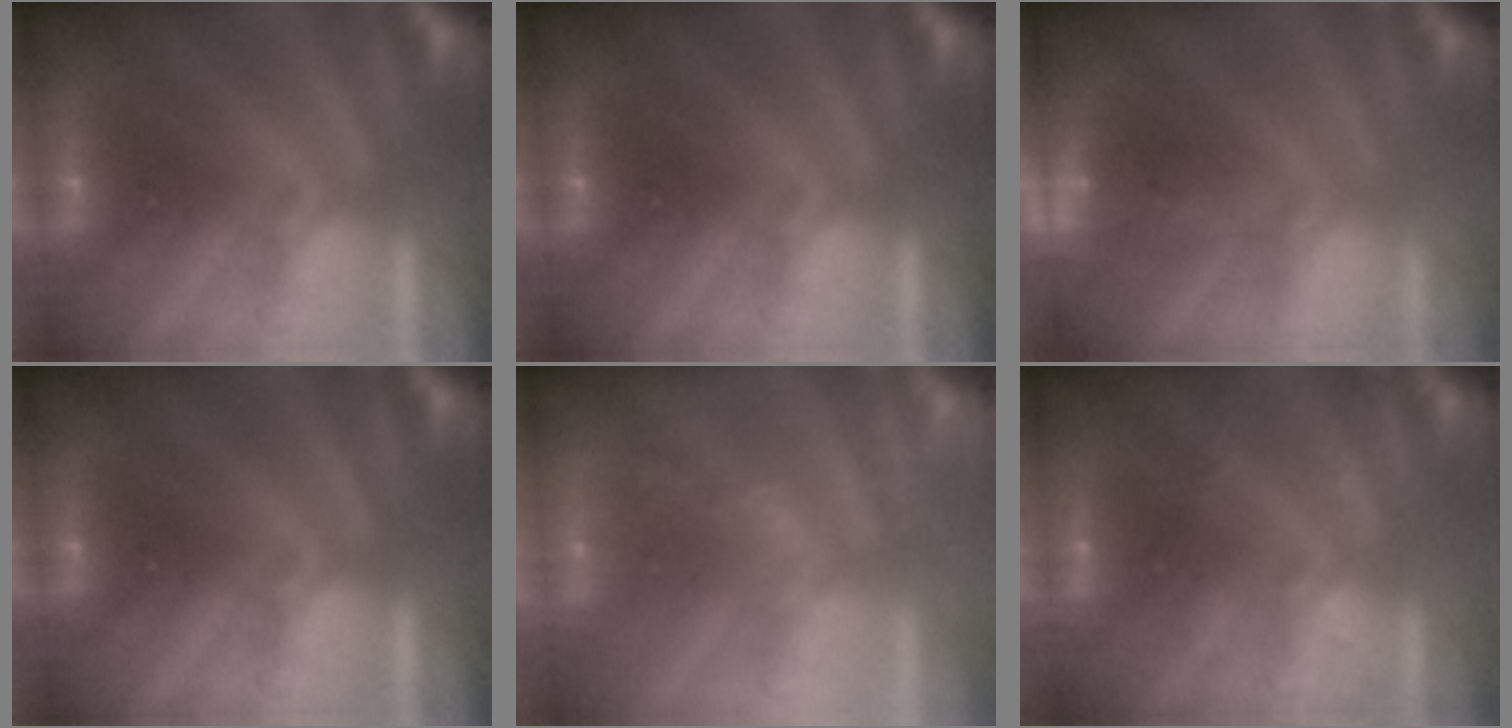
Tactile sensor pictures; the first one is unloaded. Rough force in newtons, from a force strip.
{"total": 0.0}
{"total": 5.7}
{"total": 0.0}
{"total": 2.3}
{"total": 2.1}